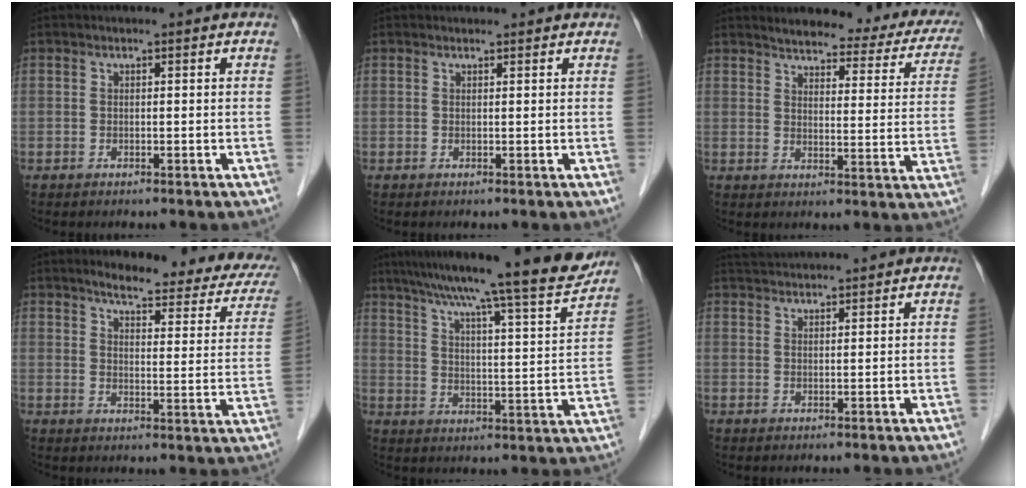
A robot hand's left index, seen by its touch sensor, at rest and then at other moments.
{"total": 1.5, "force": [1.4, 0.3, 0.2], "torque": [-0.013, 0.012, 0.018]}
{"total": 19.4, "force": [16.8, 5.0, 8.2], "torque": [-0.085, -0.019, 0.183]}
{"total": 18.8, "force": [15.5, 4.5, 9.6], "torque": [-0.097, -0.008, 0.172]}
{"total": 22.0, "force": [18.9, -0.1, 11.3], "torque": [-0.179, -0.020, 0.262]}
{"total": 5.8, "force": [5.6, -0.3, 1.3], "torque": [-0.026, 0.037, 0.091]}